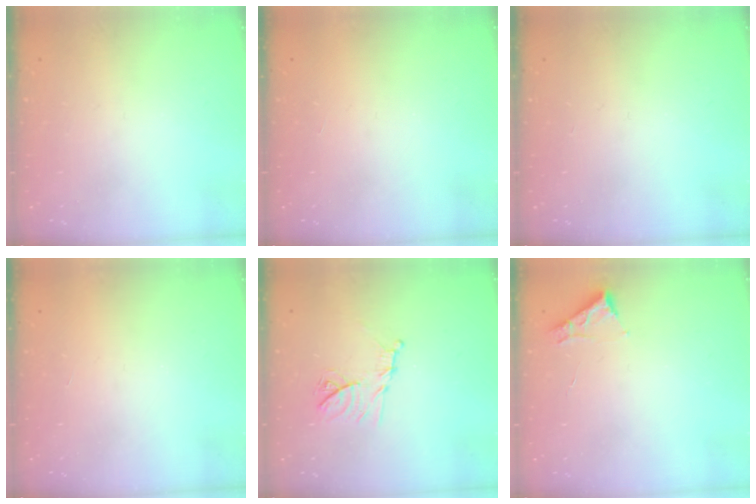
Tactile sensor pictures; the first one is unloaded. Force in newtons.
{"total": 1.5, "press": 1.5, "slide": 0.1}
{"total": 0.0}
{"total": 1.5, "press": 1.5, "slide": 0.1}
{"total": 11.2, "press": 11.2, "slide": 0.5}
{"total": 3.3, "press": 3.3, "slide": 0.5}